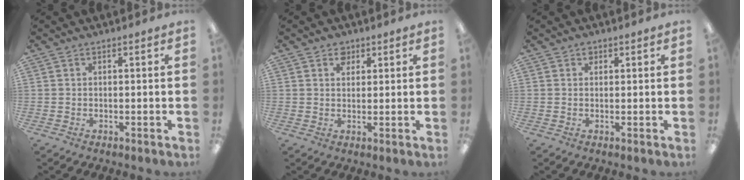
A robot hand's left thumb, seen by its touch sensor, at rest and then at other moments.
{"total": 3.1, "force": [1.9, 2.0, 1.2], "torque": [-0.011, -0.005, 0.033]}
{"total": 1.2, "force": [0.8, 0.8, 0.4], "torque": [-0.002, -0.001, 0.012]}